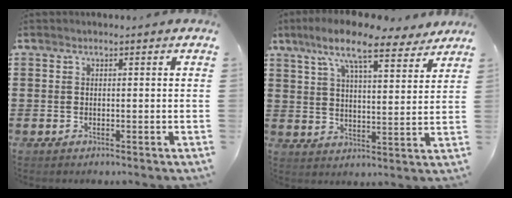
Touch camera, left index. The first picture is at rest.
{"total": 10.8, "force": [8.5, 1.7, 6.5], "torque": [-0.144, -0.027, 0.147]}